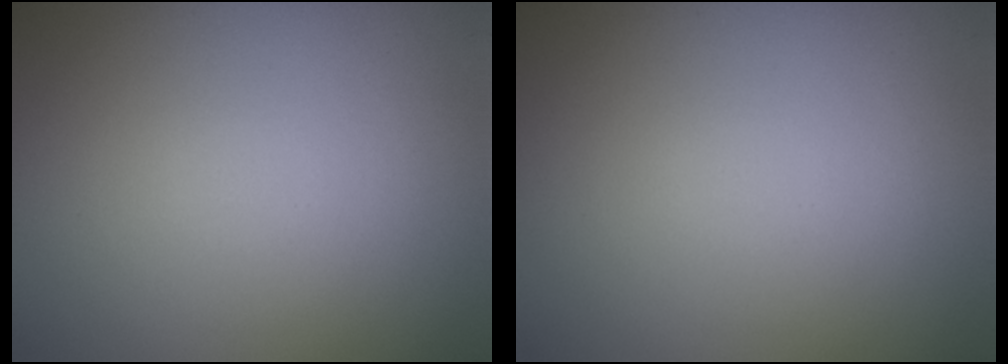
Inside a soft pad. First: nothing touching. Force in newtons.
{"total": 0.0}